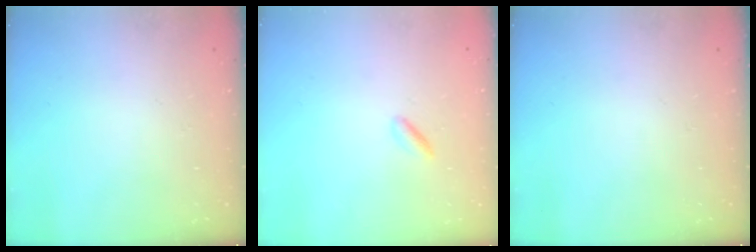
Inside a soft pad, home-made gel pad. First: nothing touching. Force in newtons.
{"total": 0.9, "press": 0.6, "slide": 0.7}
{"total": 0.0}